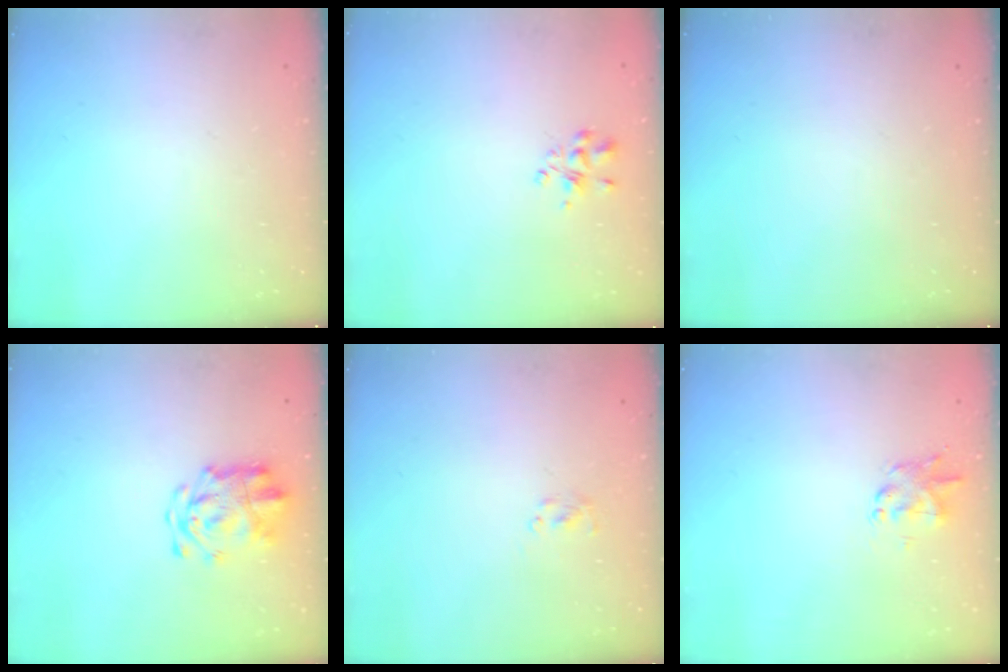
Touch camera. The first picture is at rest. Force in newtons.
{"total": 3.0, "press": 3.0, "slide": 0.5}
{"total": 0.0}
{"total": 5.9, "press": 5.7, "slide": 1.4}
{"total": 1.4, "press": 1.0, "slide": 0.9}
{"total": 1.4, "press": 1.3, "slide": 0.5}